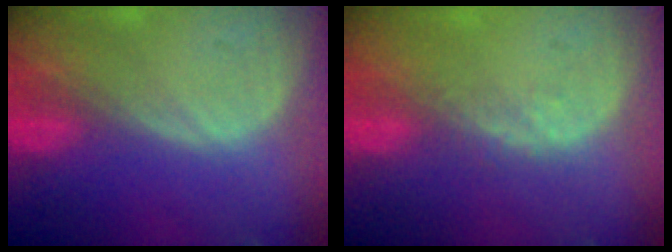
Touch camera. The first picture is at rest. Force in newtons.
{"total": 2.2, "press": 1.6, "slide": 1.5}